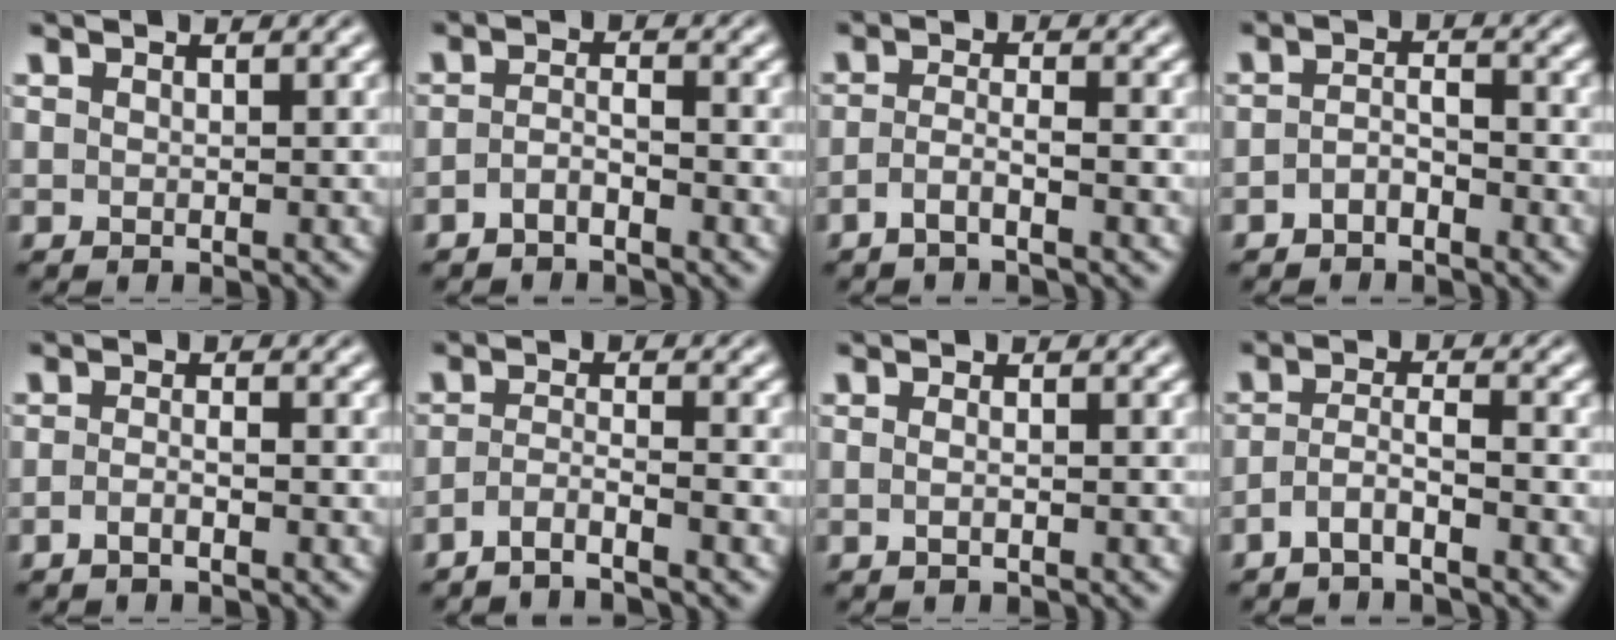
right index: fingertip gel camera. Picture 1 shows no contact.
{"total": 2.2, "force": [-2.0, 0.1, 0.8], "torque": [-0.010, -0.009, -0.032]}
{"total": 2.4, "force": [-2.0, -0.3, 1.4], "torque": [-0.024, -0.013, -0.031]}
{"total": 2.3, "force": [-2.0, 0.6, 1.0], "torque": [-0.009, -0.010, -0.031]}
{"total": 1.8, "force": [-1.4, -0.2, 1.0], "torque": [-0.017, -0.004, -0.026]}
{"total": 3.0, "force": [-2.7, -0.1, 1.2], "torque": [-0.019, -0.013, -0.044]}
{"total": 1.2, "force": [-0.8, -0.7, 0.6], "torque": [-0.015, -0.005, -0.010]}
{"total": 2.7, "force": [-2.1, 0.4, 1.6], "torque": [-0.027, -0.010, -0.036]}